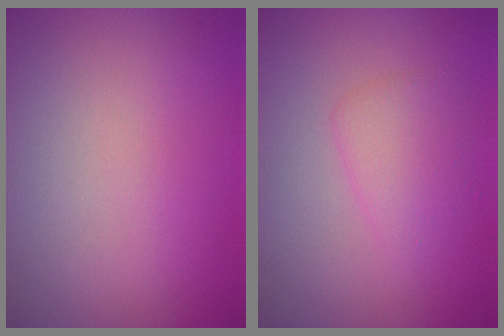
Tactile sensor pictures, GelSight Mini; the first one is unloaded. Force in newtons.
{"total": 2.1, "press": 2.1, "slide": 0.0}